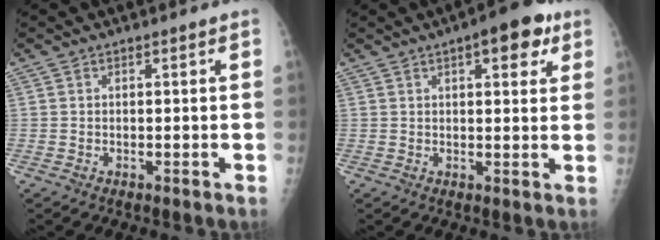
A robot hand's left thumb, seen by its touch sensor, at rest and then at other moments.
{"total": 8.2, "force": [4.0, 3.3, 6.3], "torque": [-0.056, -0.008, 0.044]}